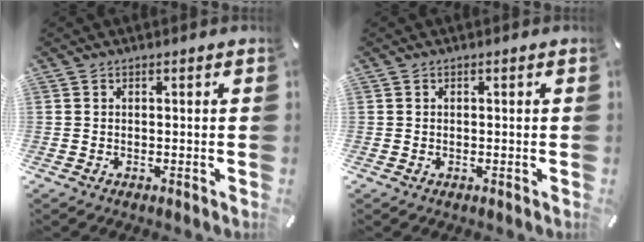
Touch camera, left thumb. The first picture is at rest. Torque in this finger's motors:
{"motor_torque": [-0.25, -0.16, -0.35, -0.02, 0.00]}